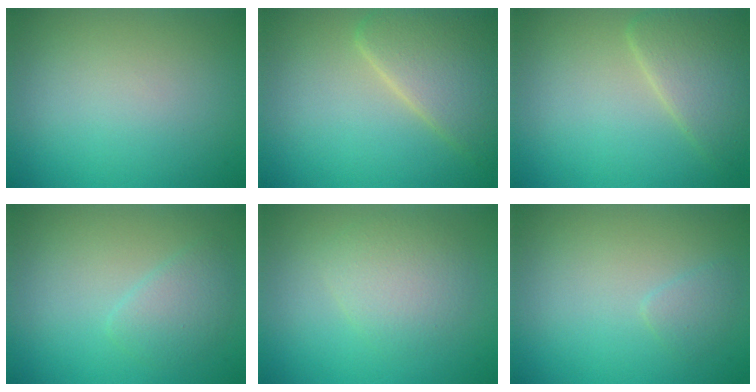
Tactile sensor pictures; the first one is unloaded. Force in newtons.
{"total": 5.8, "press": 5.7, "slide": 0.3}
{"total": 4.2, "press": 4.2, "slide": 0.1}
{"total": 2.2, "press": 2.1, "slide": 0.1}
{"total": 3.0, "press": 3.0, "slide": 0.0}
{"total": 1.1, "press": 1.1, "slide": 0.1}